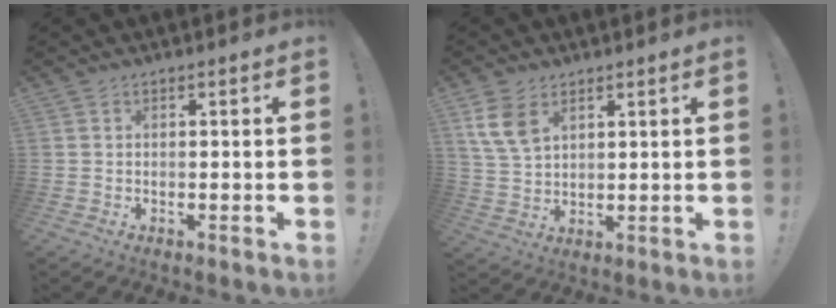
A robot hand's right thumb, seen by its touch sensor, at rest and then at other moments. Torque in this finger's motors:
{"motor_torque": [-0.55, 0.76, 0.64, 0.20, 0.14]}